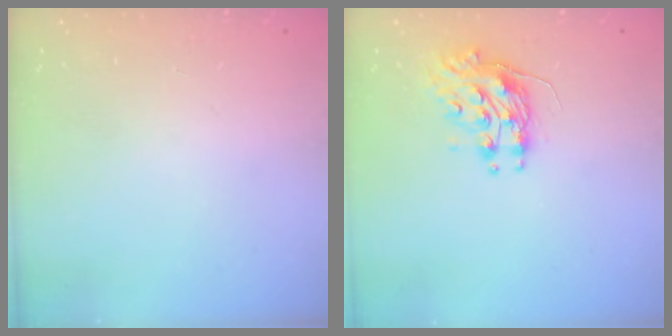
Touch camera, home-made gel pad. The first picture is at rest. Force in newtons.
{"total": 9.2, "press": 9.2, "slide": 0.5}